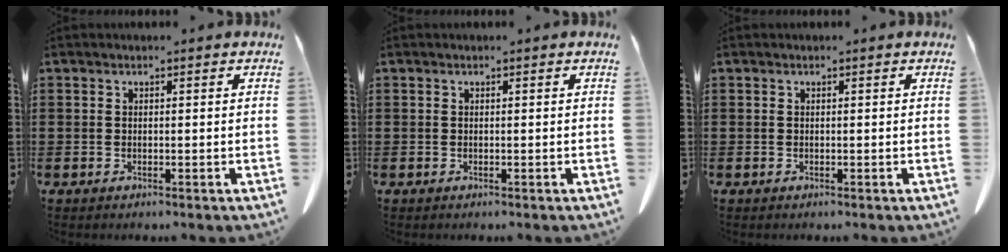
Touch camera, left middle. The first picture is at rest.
{"total": 0.0}
{"total": 0.0}